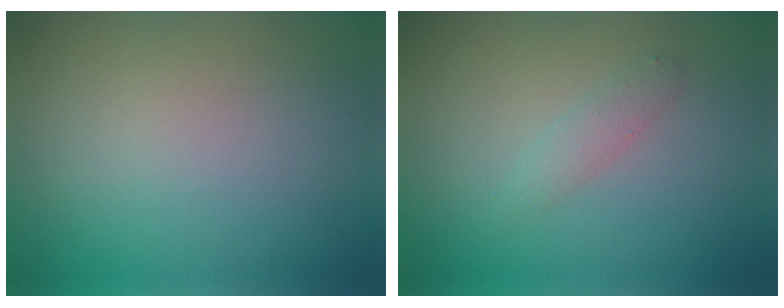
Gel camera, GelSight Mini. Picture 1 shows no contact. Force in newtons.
{"total": 1.4, "press": 1.4, "slide": 0.0}